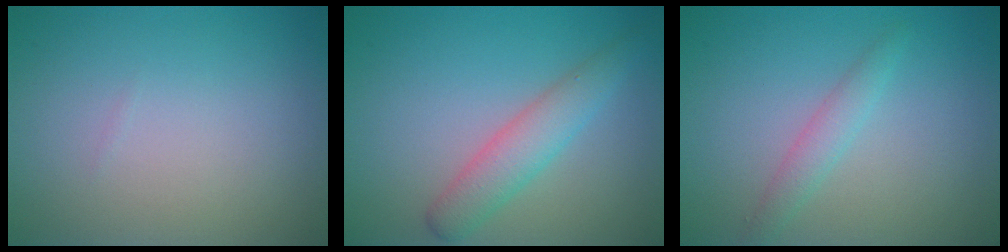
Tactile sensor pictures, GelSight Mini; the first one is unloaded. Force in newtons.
{"total": 3.2, "press": 3.2, "slide": 0.3}
{"total": 1.7, "press": 1.7, "slide": 0.1}